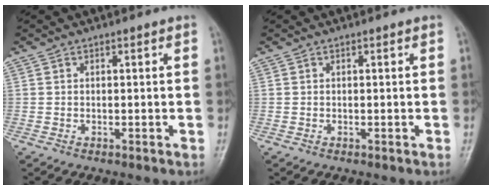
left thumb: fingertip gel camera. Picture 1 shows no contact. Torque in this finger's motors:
{"motor_torque": [0.00, 0.00, -0.05, -0.04, 0.00]}